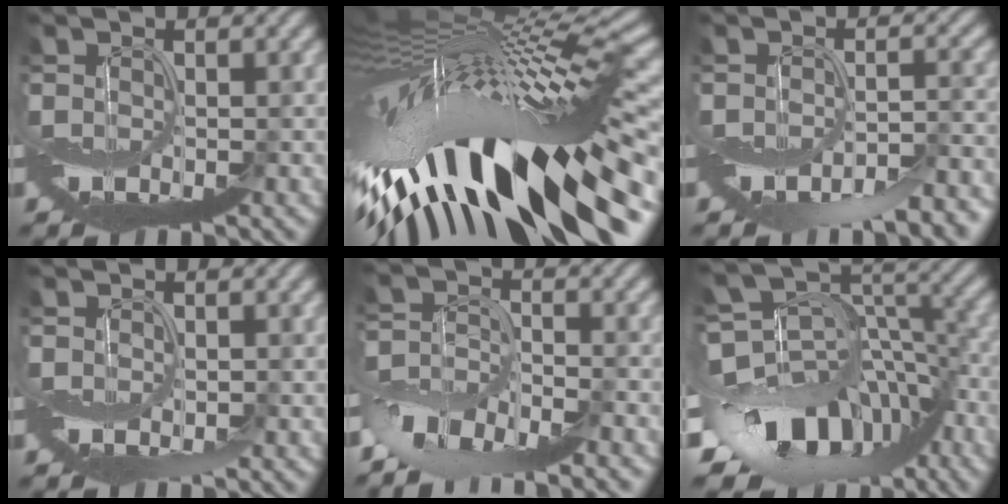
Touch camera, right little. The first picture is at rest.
{"total": 17.4, "force": [-2.7, 5.6, 16.2], "torque": [-0.265, -0.013, -0.035]}
{"total": 5.7, "force": [-3.6, 1.9, 4.0], "torque": [-0.060, -0.009, -0.053]}
{"total": 0.6, "force": [0.2, 0.4, 0.4], "torque": [-0.004, -0.005, 0.006]}
{"total": 6.0, "force": [-4.5, 2.3, 3.2], "torque": [-0.052, 0.002, -0.089]}
{"total": 10.8, "force": [-5.5, 7.9, 5.0], "torque": [-0.088, 0.017, -0.090]}